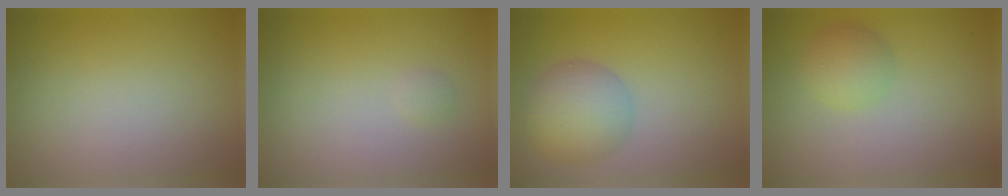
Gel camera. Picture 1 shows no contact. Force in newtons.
{"total": 0.6, "press": 0.6, "slide": 0.1}
{"total": 5.0, "press": 5.0, "slide": 0.2}
{"total": 2.4, "press": 2.4, "slide": 0.1}